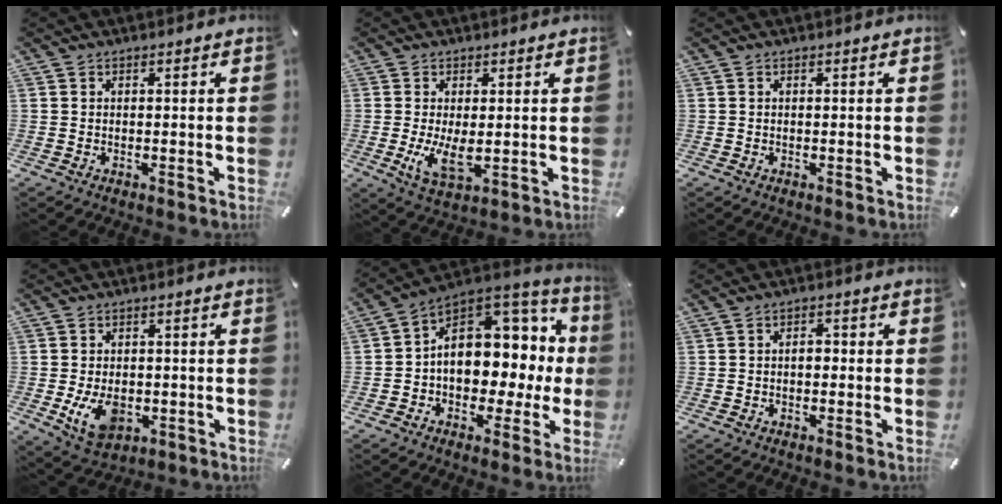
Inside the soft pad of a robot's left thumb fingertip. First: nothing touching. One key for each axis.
{"total": 7.0, "fx": 0.2, "fy": 3.3, "fz": 6.2, "tx": -0.127, "ty": -0.019, "tz": 0.000}
{"total": 0.0}
{"total": 8.3, "fx": -1.7, "fy": 5.7, "fz": 5.9, "tx": -0.110, "ty": 0.000, "tz": -0.029}
{"total": 12.7, "fx": 1.7, "fy": 10.0, "fz": 7.6, "tx": -0.104, "ty": -0.032, "tz": 0.031}
{"total": 2.6, "fx": -0.7, "fy": 1.6, "fz": 2.0, "tx": -0.038, "ty": 0.008, "tz": -0.015}